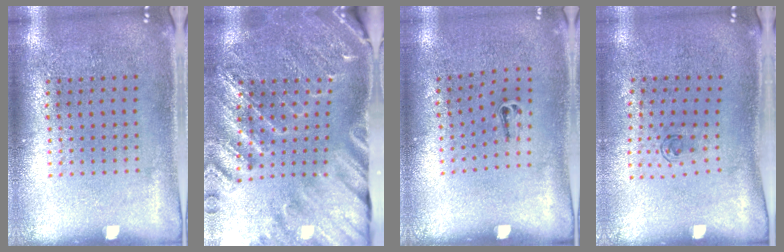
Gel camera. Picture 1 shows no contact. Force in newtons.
{"total": 3.0, "press": 3.0, "slide": 0.5}
{"total": 0.5, "press": 0.3, "slide": 0.4}
{"total": 0.7, "press": 0.2, "slide": 0.6}